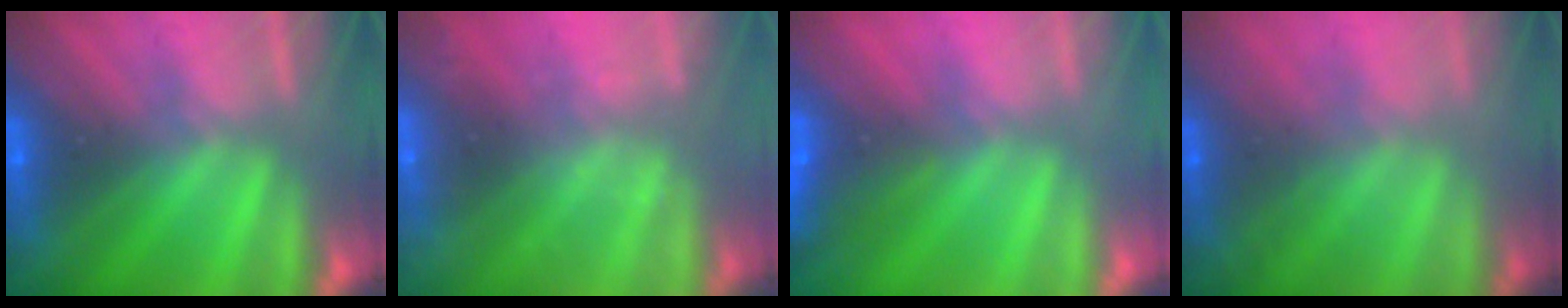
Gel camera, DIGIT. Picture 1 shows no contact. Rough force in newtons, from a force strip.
{"total": 2.2}
{"total": 3.8}
{"total": 1.7}